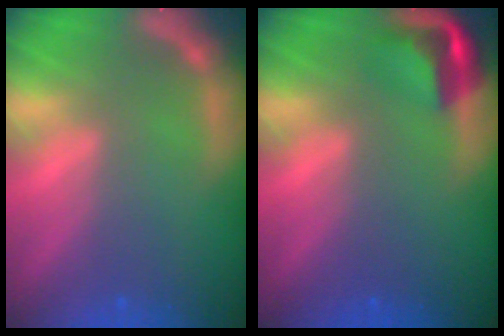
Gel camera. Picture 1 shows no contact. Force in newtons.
{"total": 3.9}